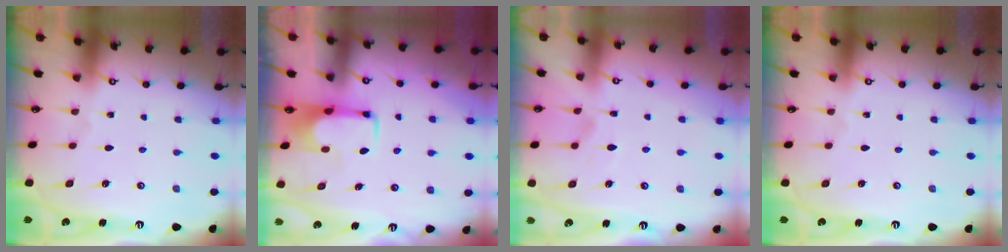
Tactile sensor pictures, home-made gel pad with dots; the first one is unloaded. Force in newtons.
{"total": 2.0, "press": 2.0, "slide": 0.4}
{"total": 1.6, "press": 1.0, "slide": 1.2}
{"total": 0.0}